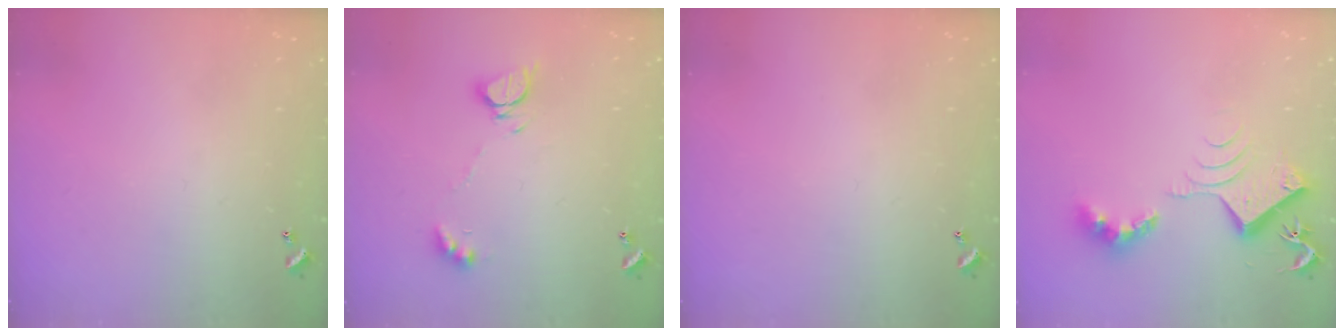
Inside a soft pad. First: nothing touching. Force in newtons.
{"total": 6.6, "press": 6.6, "slide": 0.7}
{"total": 0.0}
{"total": 10.4, "press": 10.3, "slide": 0.5}